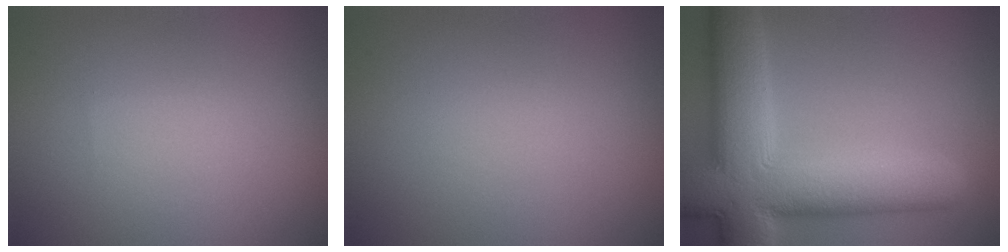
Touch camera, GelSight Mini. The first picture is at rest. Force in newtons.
{"total": 0.0}
{"total": 12.6, "press": 12.6, "slide": 1.2}